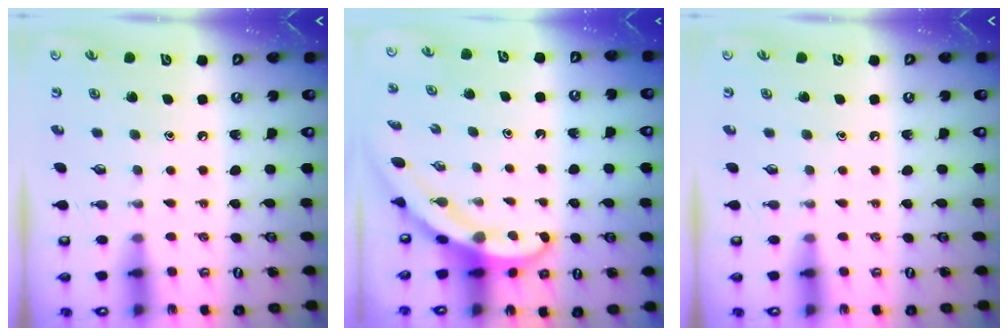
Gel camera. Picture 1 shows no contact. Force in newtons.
{"total": 4.3, "press": 4.2, "slide": 0.4}
{"total": 0.0}